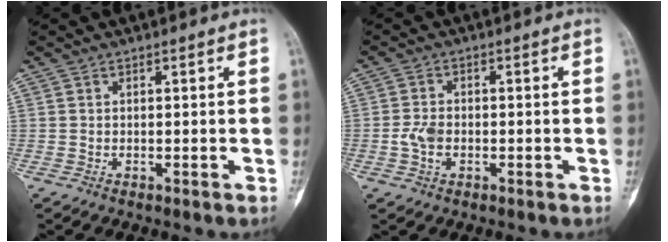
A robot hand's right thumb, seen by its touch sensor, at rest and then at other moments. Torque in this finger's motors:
{"motor_torque": [0.91, 0.66, 0.72, 0.06, 0.09]}